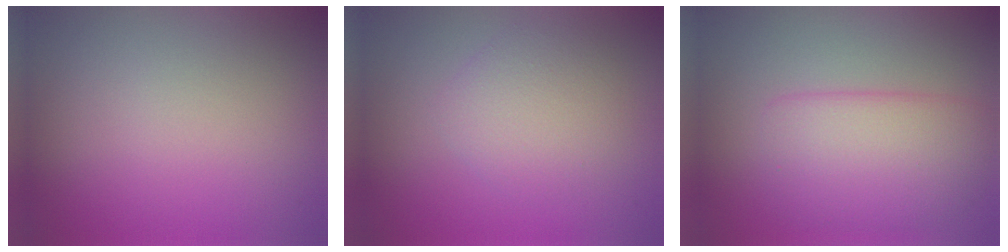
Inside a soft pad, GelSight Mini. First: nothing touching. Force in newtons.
{"total": 3.0, "press": 3.0, "slide": 0.1}
{"total": 4.8, "press": 4.8, "slide": 0.1}